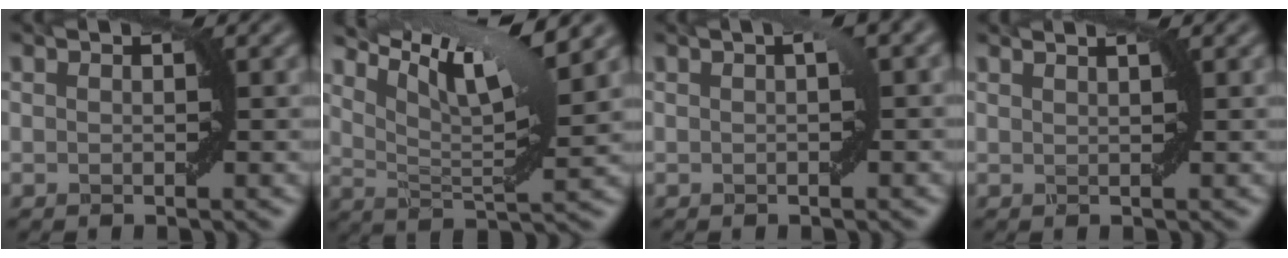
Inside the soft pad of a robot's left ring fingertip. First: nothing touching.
{"total": 8.7, "force": [6.3, 1.3, 5.9], "torque": [-0.102, 0.012, 0.109]}
{"total": 1.5, "force": [0.3, 0.1, 1.5], "torque": [-0.022, 0.009, 0.006]}
{"total": 1.8, "force": [1.4, 0.4, 1.0], "torque": [0.000, -0.005, 0.003]}